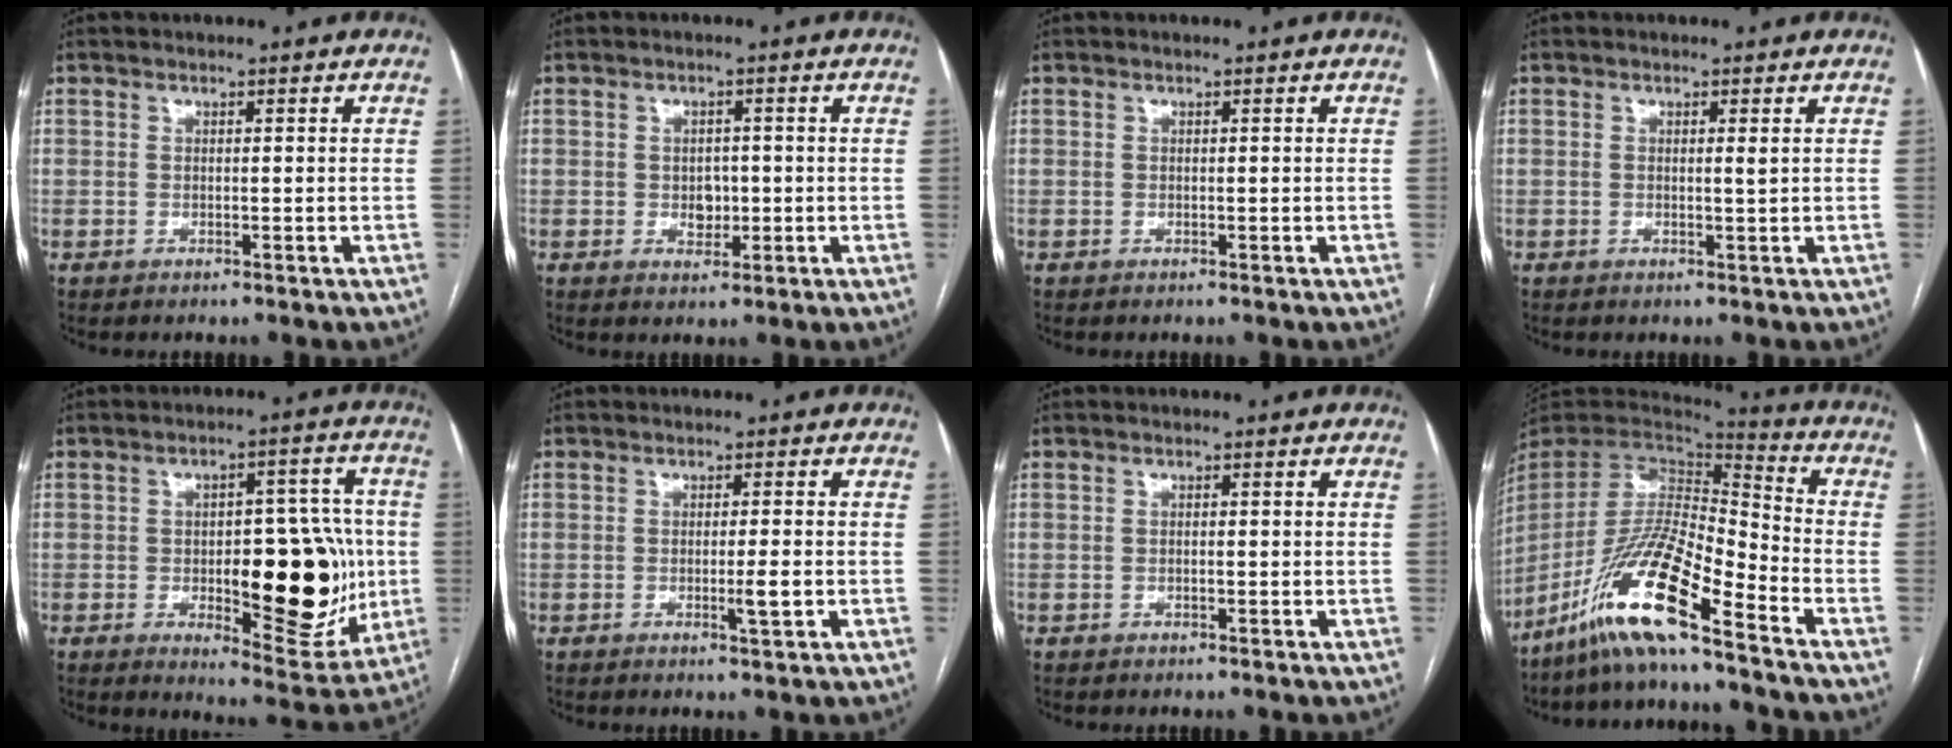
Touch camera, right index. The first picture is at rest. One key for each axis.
{"total": 2.8, "fx": -0.3, "fy": 2.1, "fz": 1.9, "tx": -0.023, "ty": 0.002, "tz": -0.001}
{"total": 0.0}
{"total": 0.9, "fx": 0.2, "fy": -0.1, "fz": 0.9, "tx": -0.016, "ty": -0.001, "tz": 0.002}
{"total": 17.4, "fx": -2.0, "fy": 6.5, "fz": 16.0, "tx": -0.201, "ty": 0.012, "tz": -0.012}
{"total": 2.9, "fx": -0.8, "fy": -0.1, "fz": 2.8, "tx": -0.046, "ty": -0.005, "tz": -0.012}
{"total": 0.6, "fx": -0.1, "fy": 0.1, "fz": 0.6, "tx": -0.011, "ty": 0.000, "tz": -0.002}
{"total": 16.1, "fx": -10.9, "fy": 1.3, "fz": 11.8, "tx": -0.232, "ty": -0.014, "tz": -0.206}